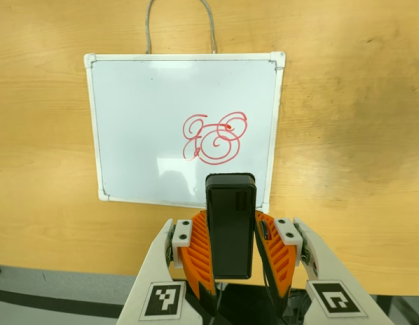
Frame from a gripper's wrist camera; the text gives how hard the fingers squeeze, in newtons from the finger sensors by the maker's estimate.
{"total": 4.0, "left": 2.9, "right": 5.1}